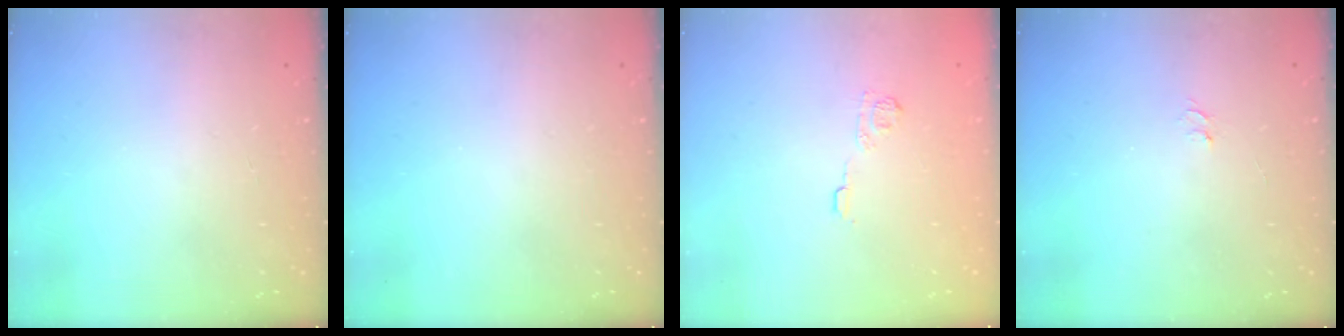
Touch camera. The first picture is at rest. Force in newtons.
{"total": 0.0}
{"total": 6.4, "press": 6.3, "slide": 1.5}
{"total": 3.5, "press": 3.4, "slide": 0.4}